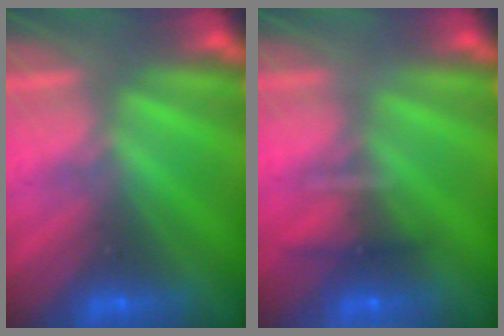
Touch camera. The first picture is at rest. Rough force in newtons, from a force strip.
{"total": 7.8}